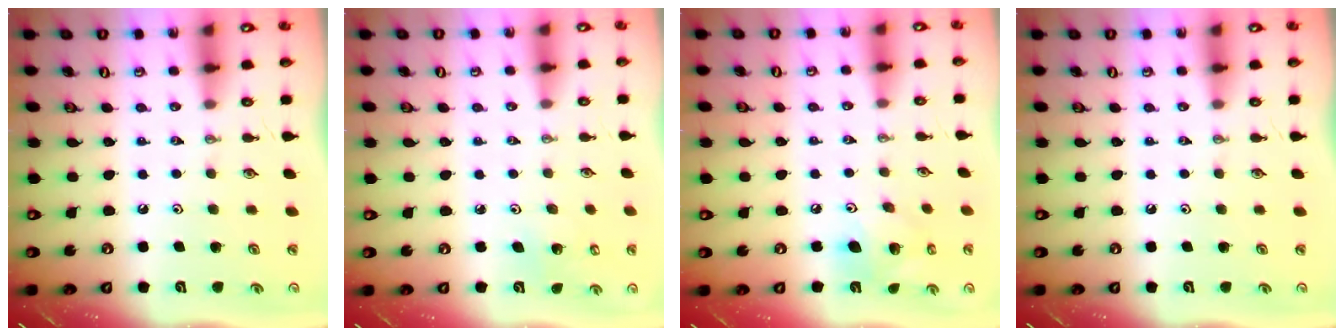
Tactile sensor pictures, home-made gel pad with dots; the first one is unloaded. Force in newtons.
{"total": 2.7, "press": 2.7, "slide": 0.2}
{"total": 11.0, "press": 10.8, "slide": 1.9}
{"total": 0.0}